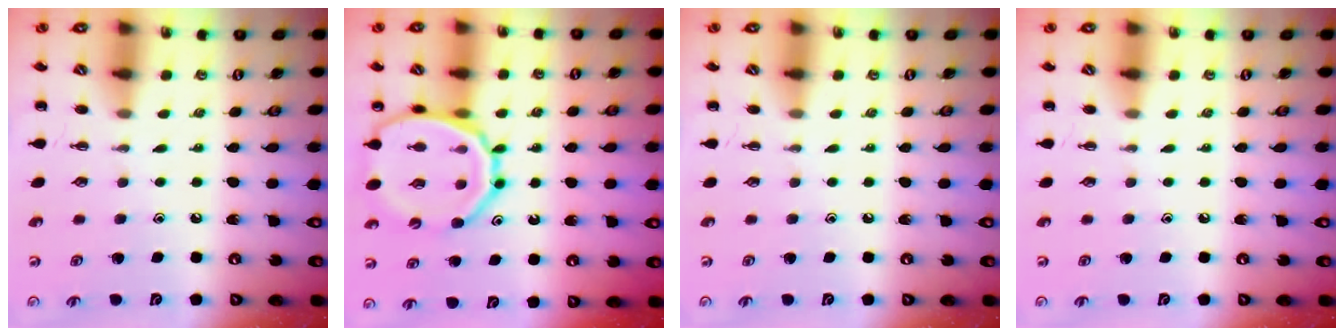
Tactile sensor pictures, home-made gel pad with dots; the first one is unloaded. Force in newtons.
{"total": 18.2, "press": 18.0, "slide": 2.8}
{"total": 0.0}
{"total": 0.0}